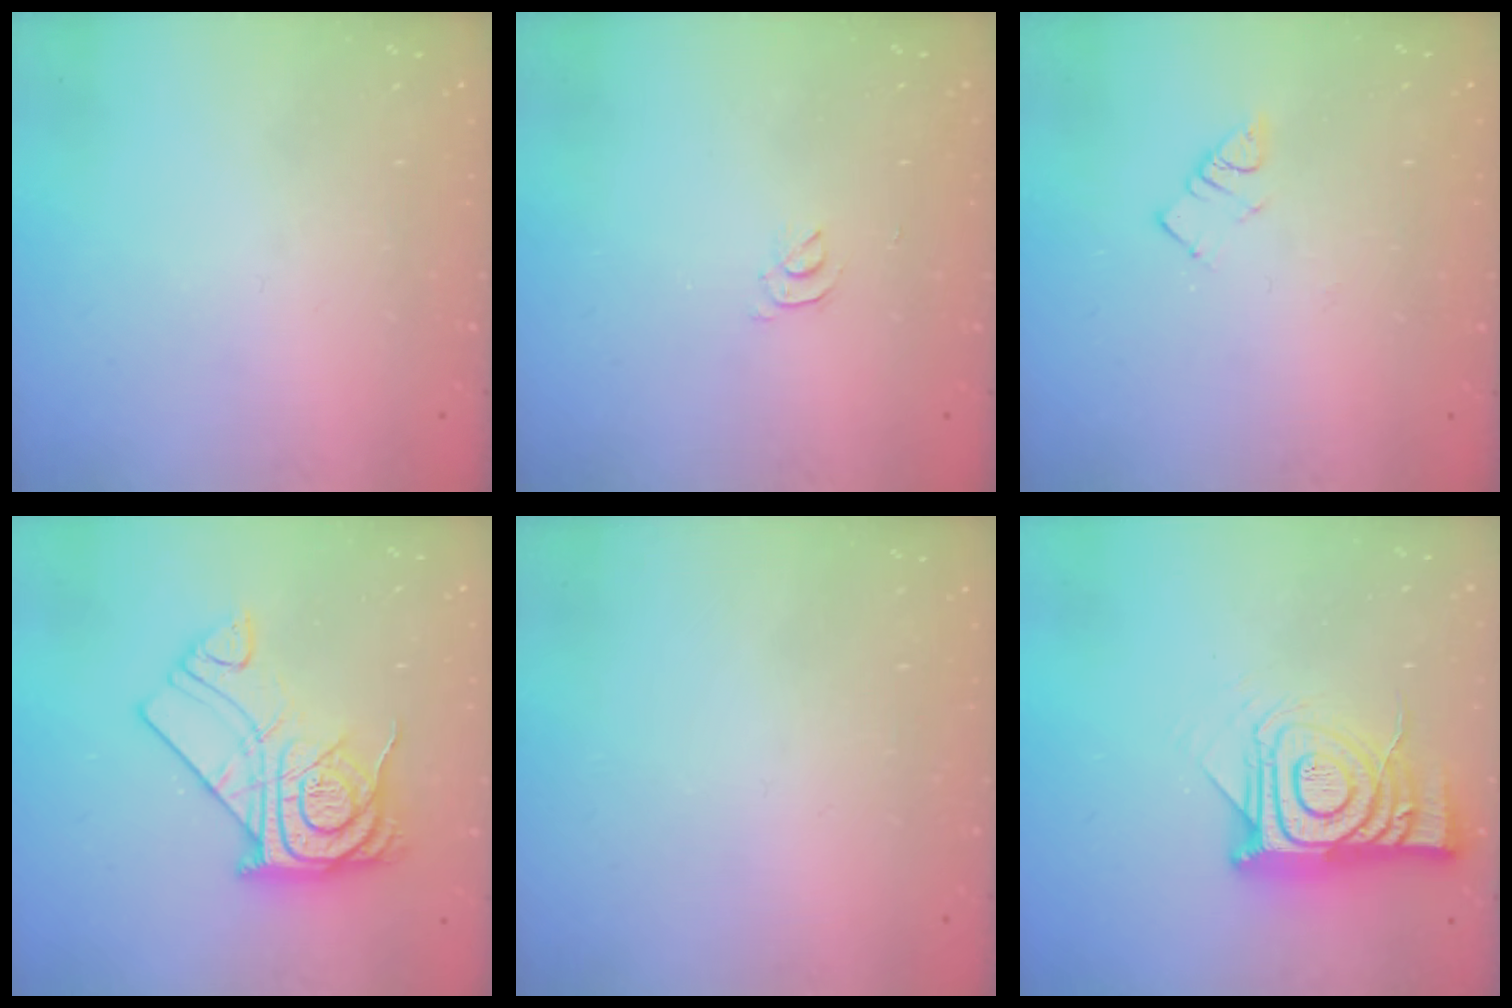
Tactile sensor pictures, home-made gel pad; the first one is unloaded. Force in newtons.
{"total": 2.9, "press": 2.9, "slide": 0.5}
{"total": 3.6, "press": 3.6, "slide": 0.4}
{"total": 15.9, "press": 15.9, "slide": 1.4}
{"total": 1.8, "press": 1.8, "slide": 0.1}
{"total": 16.1, "press": 16.1, "slide": 1.3}